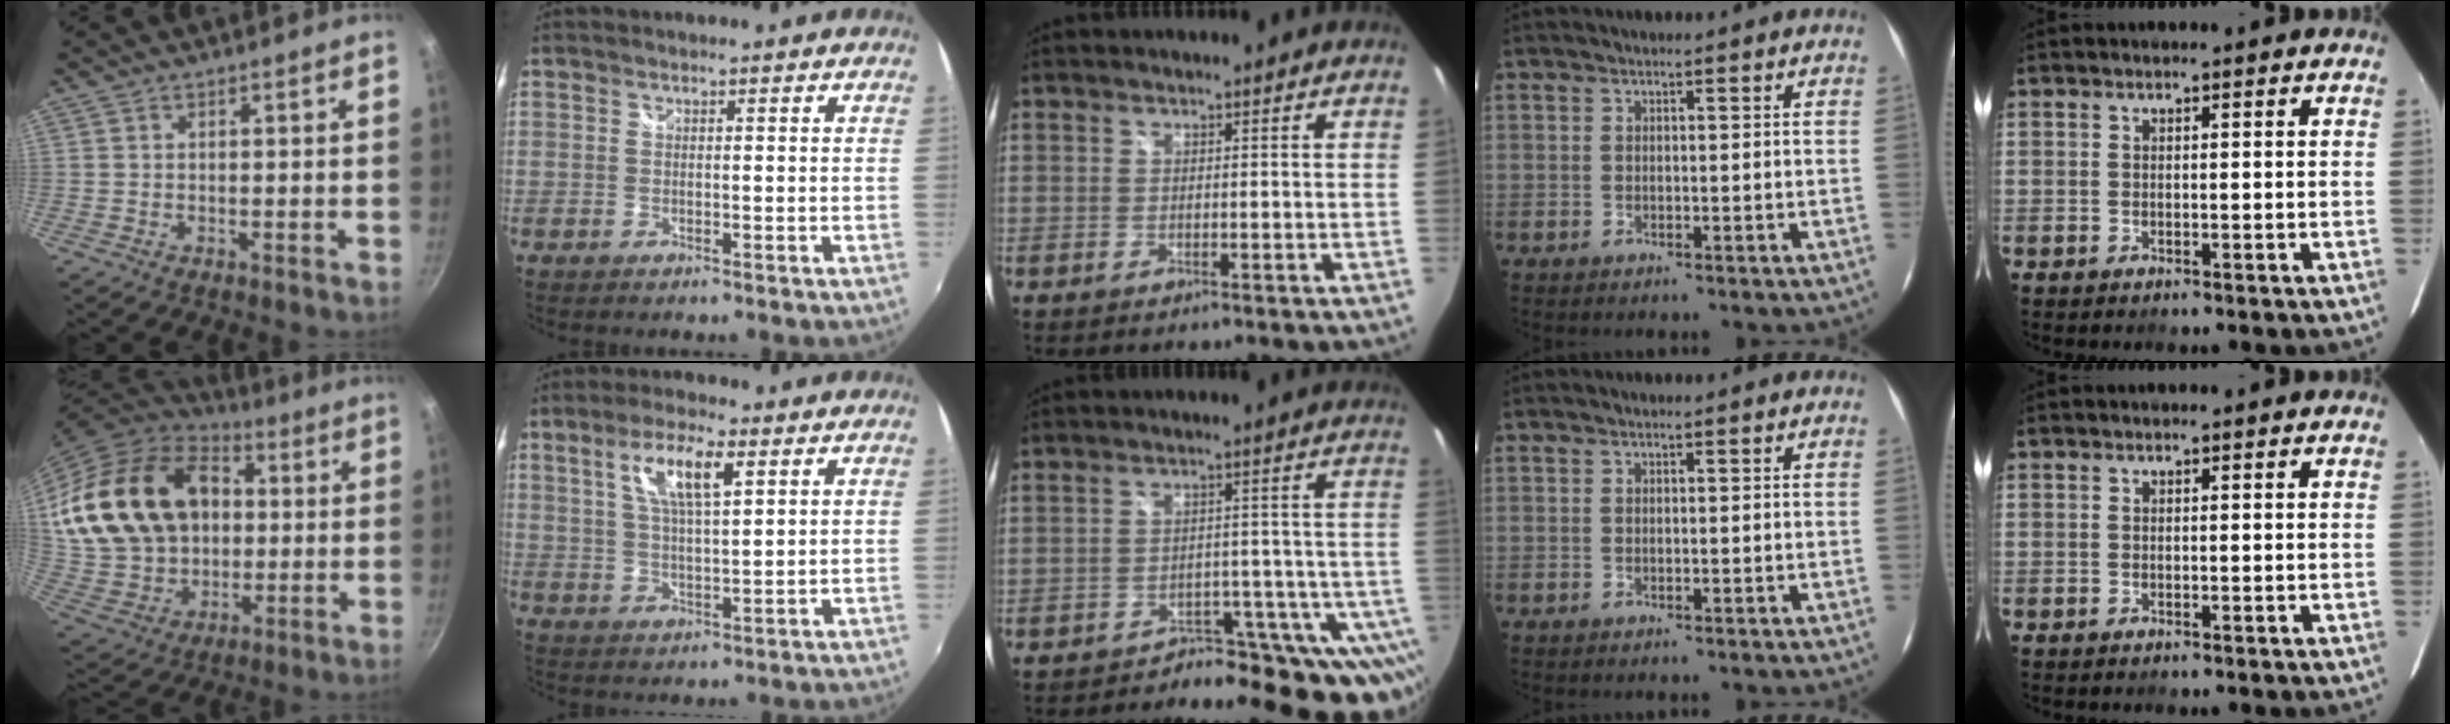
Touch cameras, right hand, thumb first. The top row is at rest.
{"thumb": {"total": 26.8, "force": [4.5, 19.9, 17.5], "torque": [-0.305, 0.022, 0.096]}, "index": {"total": 8.6, "force": [3.6, 2.2, 7.5], "torque": [-0.139, 0.006, 0.068]}, "middle": {"total": 16.7, "force": [-14.1, 6.6, 6.2], "torque": [-0.054, 0.023, -0.175]}}